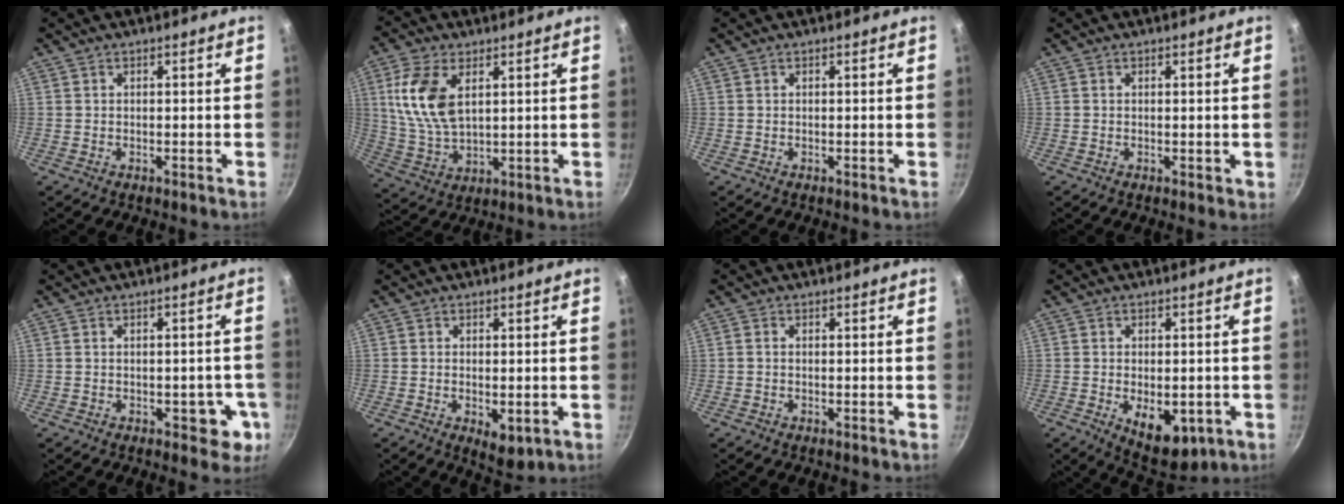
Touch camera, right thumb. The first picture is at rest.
{"total": 12.3, "force": [3.7, 6.8, 9.6], "torque": [-0.188, -0.013, 0.080]}
{"total": 0.0}
{"total": 0.7, "force": [0.1, 0.3, 0.6], "torque": [-0.005, 0.000, 0.000]}
{"total": 5.4, "force": [-1.7, 3.3, 4.0], "torque": [-0.014, 0.012, -0.017]}
{"total": 4.9, "force": [-1.3, 2.5, 4.0], "torque": [-0.054, -0.010, -0.011]}
{"total": 0.6, "force": [-0.1, 0.4, 0.4], "torque": [-0.009, 0.004, -0.003]}
{"total": 10.1, "force": [-2.7, 5.7, 7.9], "torque": [-0.084, -0.004, -0.021]}